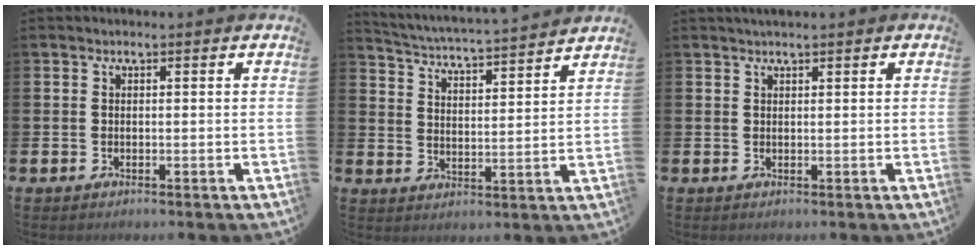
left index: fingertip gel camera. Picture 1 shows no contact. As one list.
[{"total": 4.5, "force": [4.4, -0.3, 0.6], "torque": [-0.032, -0.044, 0.072]}, {"total": 1.1, "force": [1.0, 0.2, 0.4], "torque": [-0.003, 0.002, 0.017]}]